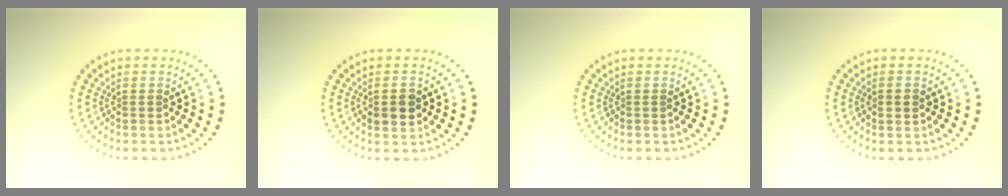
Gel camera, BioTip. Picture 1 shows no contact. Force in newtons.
{"total": 2.2, "press": 2.1, "slide": 0.2}
{"total": 0.0}
{"total": 1.5, "press": 1.5, "slide": 0.1}